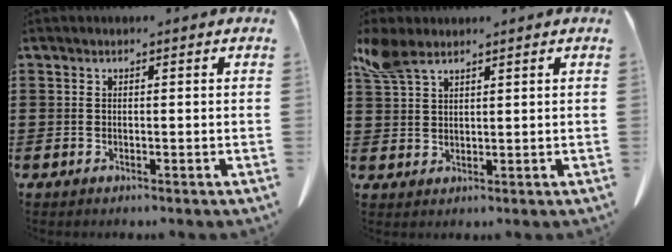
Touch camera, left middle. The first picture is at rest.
{"total": 4.4, "force": [3.3, 2.1, 2.1], "torque": [-0.054, 0.002, 0.062]}